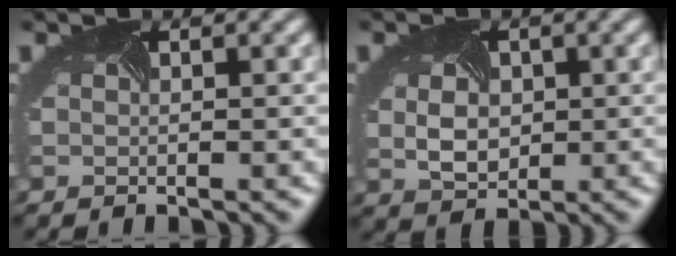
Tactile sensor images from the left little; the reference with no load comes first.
{"total": 3.2, "force": [0.1, 2.5, 1.9], "torque": [-0.047, -0.008, 0.012]}